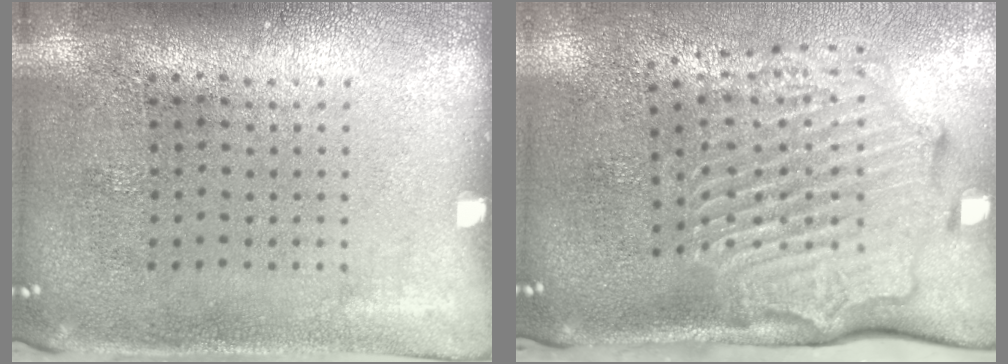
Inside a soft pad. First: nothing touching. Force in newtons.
{"total": 2.8, "press": 2.2, "slide": 1.8}